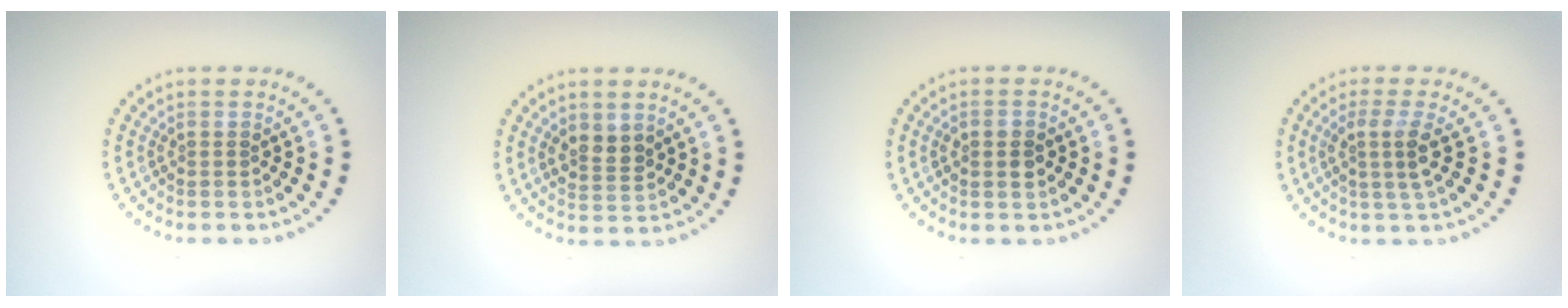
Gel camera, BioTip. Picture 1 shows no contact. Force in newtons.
{"total": 2.2, "press": 2.1, "slide": 0.6}
{"total": 1.4, "press": 1.4, "slide": 0.2}
{"total": 2.5, "press": 1.9, "slide": 1.6}